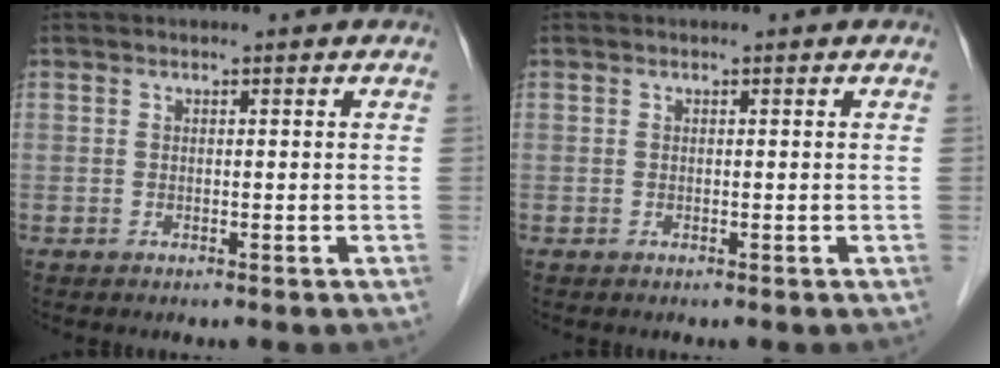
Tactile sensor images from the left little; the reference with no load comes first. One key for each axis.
{"total": 0.0}